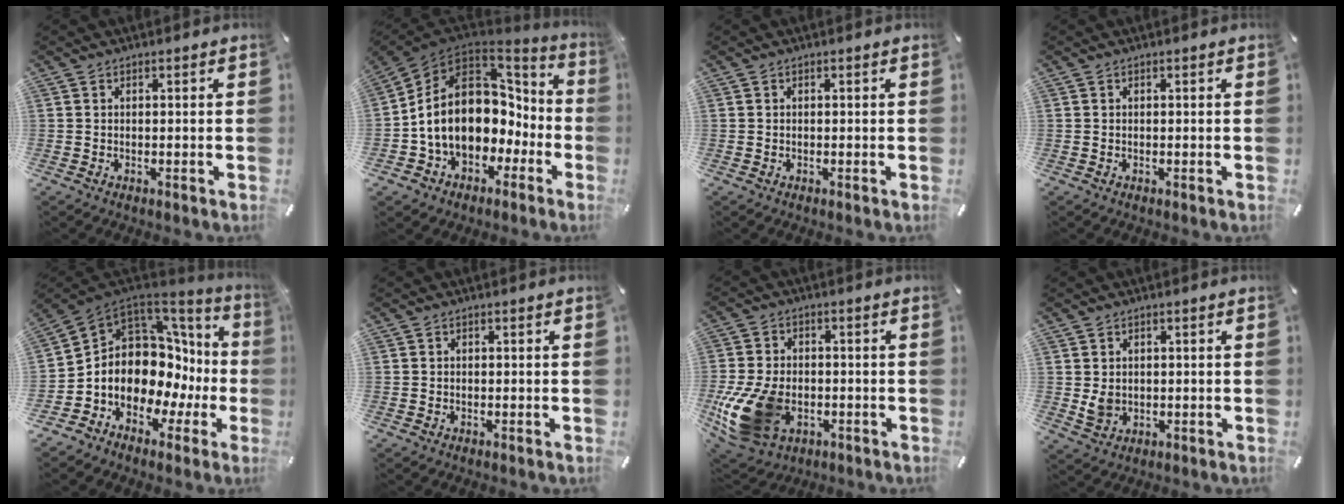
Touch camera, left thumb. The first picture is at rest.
{"total": 17.2, "force": [-0.1, 13.5, 10.5], "torque": [-0.209, -0.004, 0.005]}
{"total": 0.0}
{"total": 0.0}
{"total": 13.1, "force": [0.1, 10.6, 7.7], "torque": [-0.132, -0.045, 0.006]}
{"total": 0.6, "force": [-0.1, 0.5, 0.2], "torque": [-0.002, 0.004, -0.004]}
{"total": 17.0, "force": [-4.7, 11.8, 11.4], "torque": [-0.236, 0.014, -0.073]}
{"total": 3.9, "force": [0.5, 3.4, 1.9], "torque": [-0.034, -0.008, 0.005]}